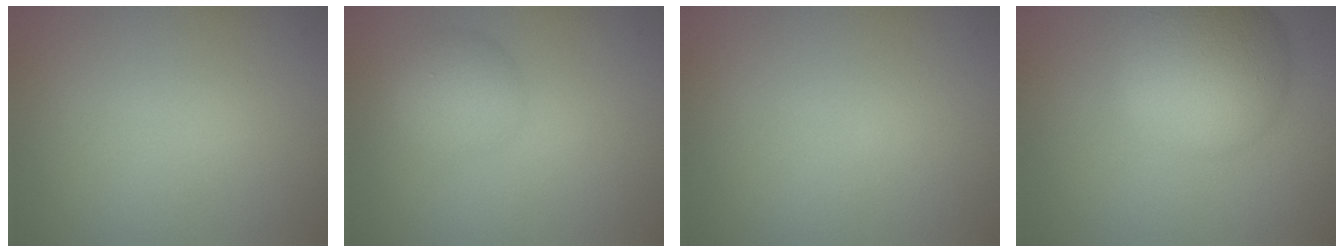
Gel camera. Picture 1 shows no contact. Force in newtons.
{"total": 2.9, "press": 2.9, "slide": 0.1}
{"total": 0.0}
{"total": 8.1, "press": 8.1, "slide": 0.1}